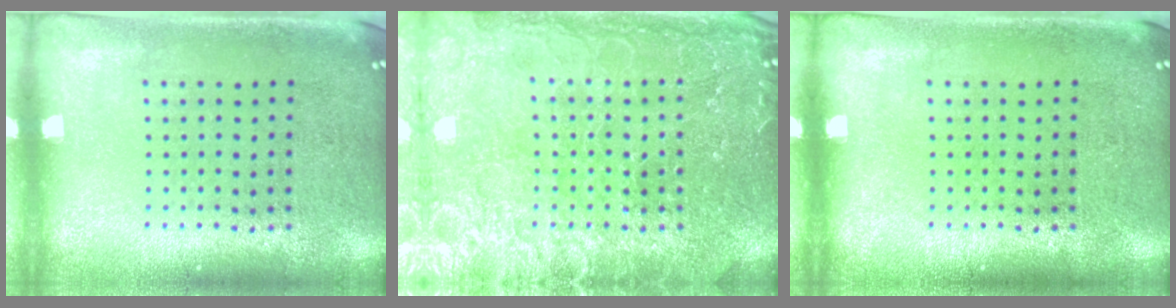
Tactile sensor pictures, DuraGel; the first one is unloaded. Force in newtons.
{"total": 4.1, "press": 4.0, "slide": 0.4}
{"total": 0.0}